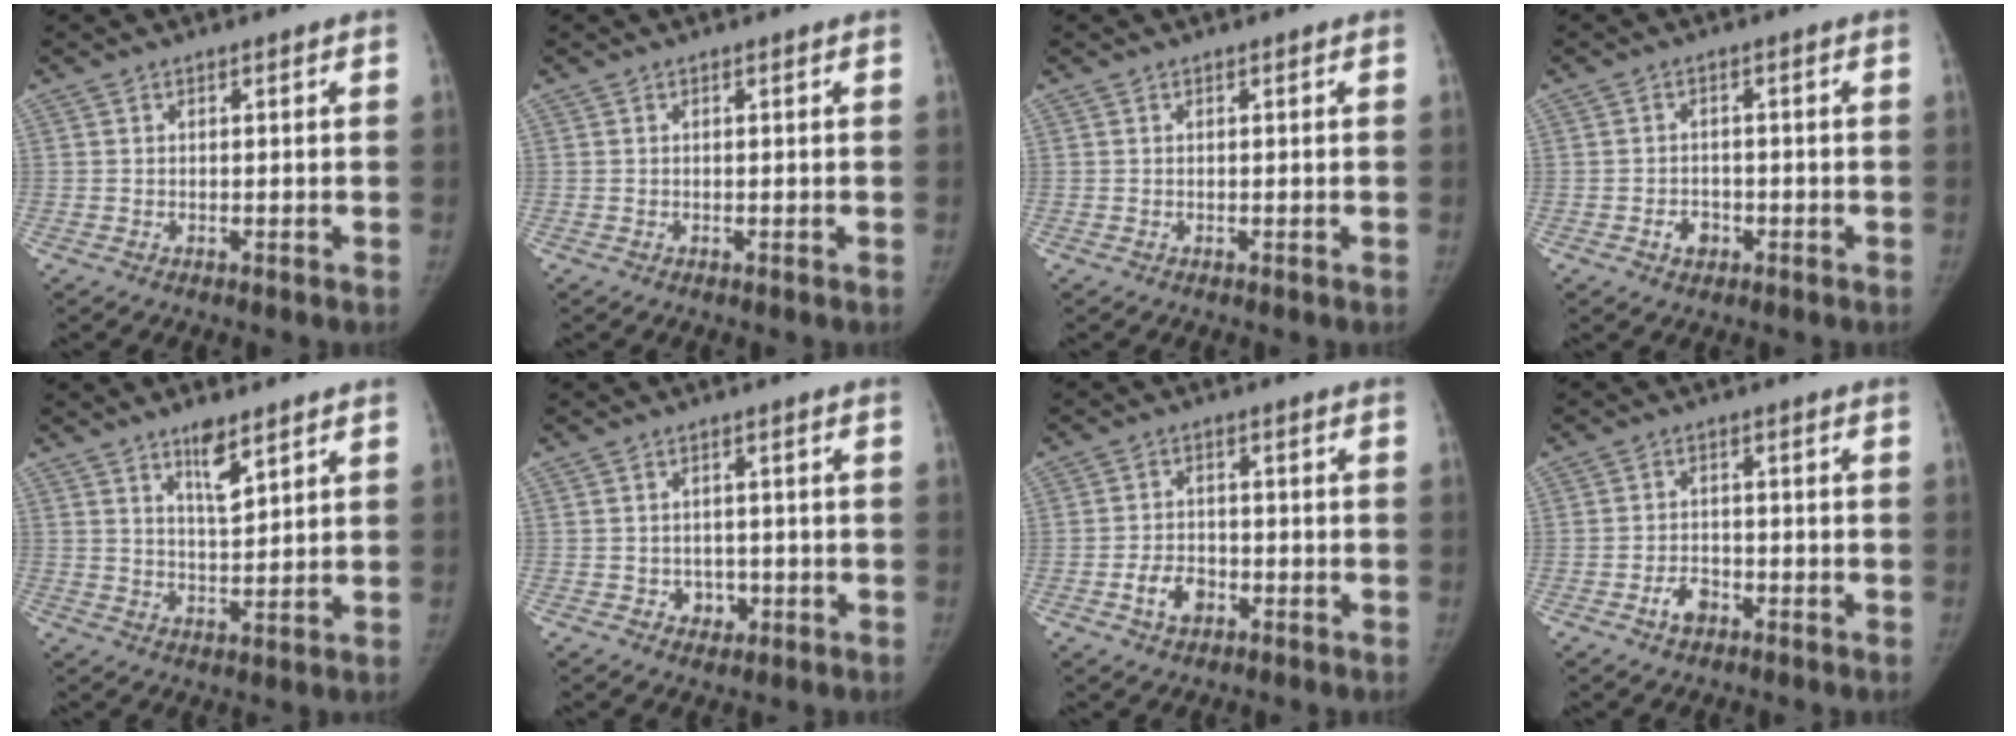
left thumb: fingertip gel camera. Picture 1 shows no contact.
{"total": 0.0}
{"total": 0.0}
{"total": 3.1, "force": [-1.4, 2.4, 1.4], "torque": [-0.013, 0.012, -0.020]}
{"total": 5.9, "force": [3.9, 1.7, 4.1], "torque": [-0.060, -0.029, 0.070]}
{"total": 3.4, "force": [-1.0, 3.0, 1.5], "torque": [0.000, 0.006, -0.007]}
{"total": 5.1, "force": [-2.2, 3.6, 2.9], "torque": [-0.042, 0.018, -0.037]}
{"total": 3.8, "force": [-2.0, 2.5, 2.0], "torque": [-0.027, 0.017, -0.033]}